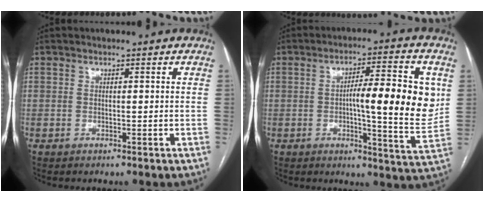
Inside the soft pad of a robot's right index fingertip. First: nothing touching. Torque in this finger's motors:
{"motor_torque": [0.93, 0.46, 0.30, 0.08]}